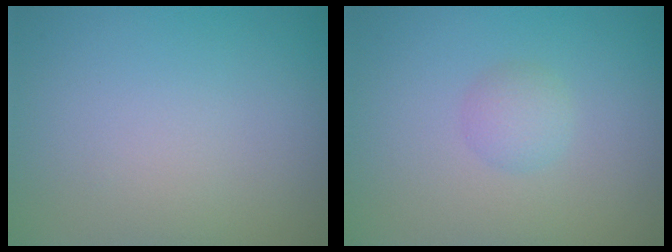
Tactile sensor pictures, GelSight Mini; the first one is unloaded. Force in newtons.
{"total": 1.5, "press": 1.5, "slide": 0.1}